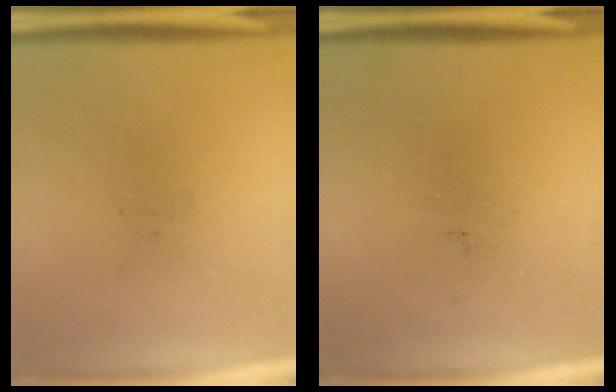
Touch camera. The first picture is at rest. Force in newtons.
{"total": 0.0}